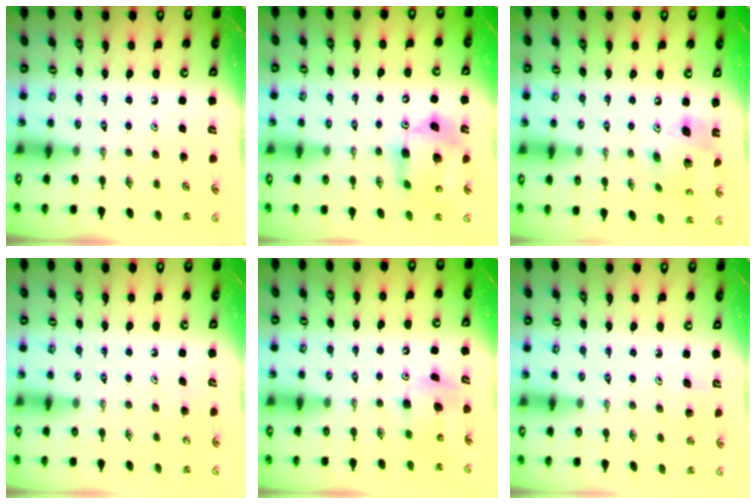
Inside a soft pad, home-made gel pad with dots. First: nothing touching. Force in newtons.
{"total": 12.9, "press": 12.9, "slide": 1.1}
{"total": 14.6, "press": 14.5, "slide": 1.5}
{"total": 4.4, "press": 4.3, "slide": 1.1}
{"total": 8.1, "press": 8.0, "slide": 0.8}
{"total": 3.6, "press": 3.4, "slide": 1.0}